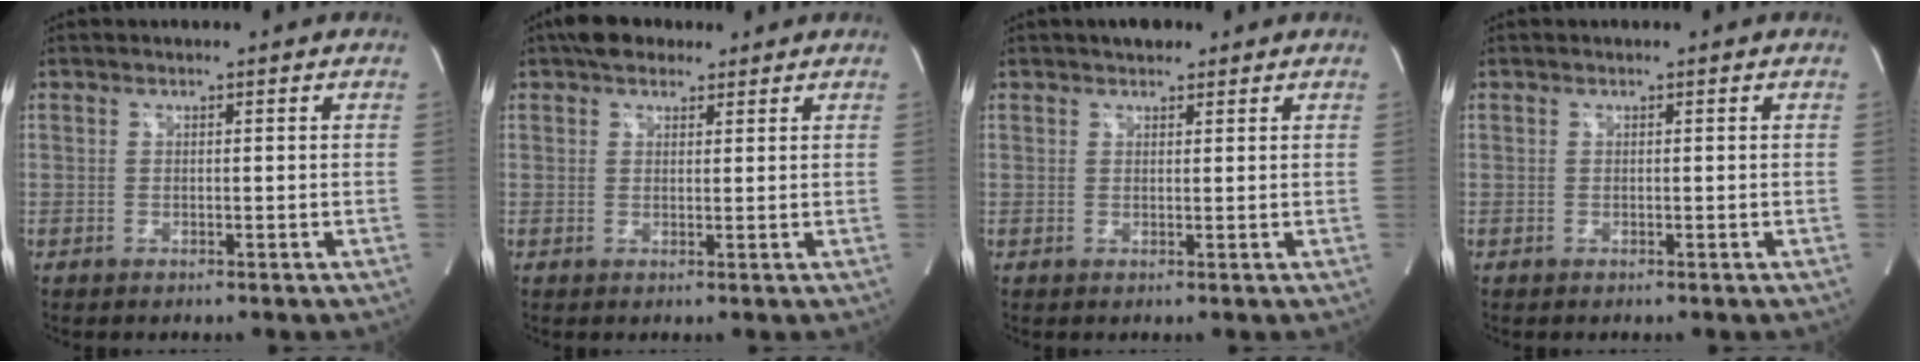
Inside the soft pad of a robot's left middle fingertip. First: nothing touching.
{"total": 5.1, "force": [3.8, 2.6, 2.1], "torque": [-0.037, 0.027, 0.066]}
{"total": 2.9, "force": [2.2, 1.4, 1.3], "torque": [-0.021, 0.014, 0.031]}
{"total": 0.0}